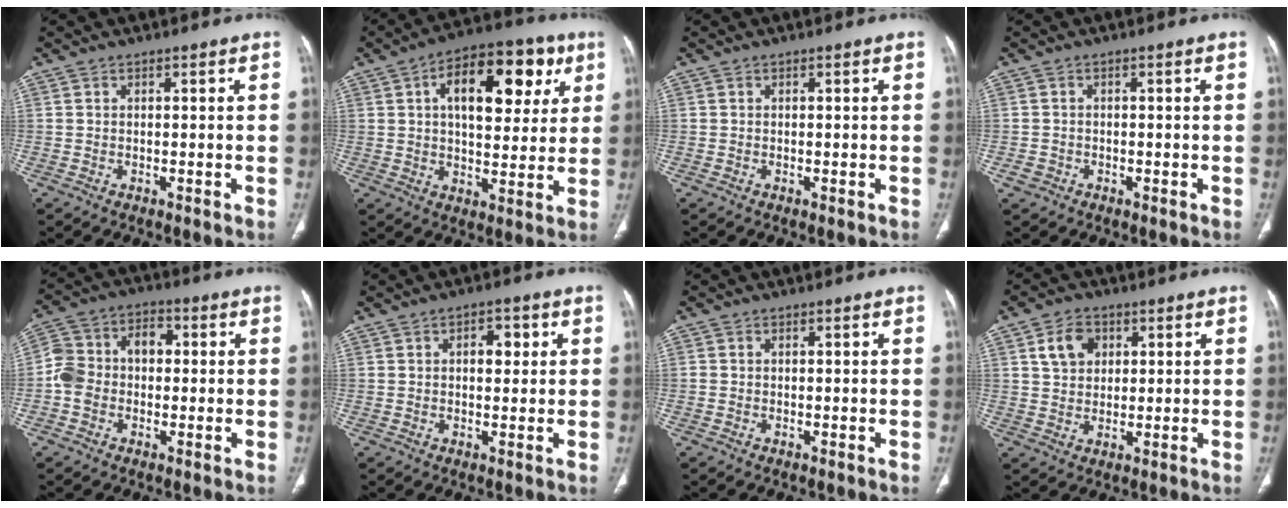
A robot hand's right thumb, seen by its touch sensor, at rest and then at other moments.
{"total": 17.5, "force": [5.9, 9.4, 13.6], "torque": [-0.149, 0.008, 0.082]}
{"total": 0.0}
{"total": 1.6, "force": [-0.7, 1.4, 0.4], "torque": [-0.003, 0.006, -0.014]}
{"total": 9.6, "force": [-0.4, 7.4, 6.1], "torque": [-0.101, 0.042, -0.018]}
{"total": 4.0, "force": [1.1, 2.4, 3.0], "torque": [-0.028, 0.000, 0.012]}
{"total": 0.5, "force": [0.0, 0.5, 0.2], "torque": [-0.002, 0.003, 0.000]}
{"total": 6.4, "force": [2.4, 4.9, 3.5], "torque": [-0.040, -0.003, 0.041]}